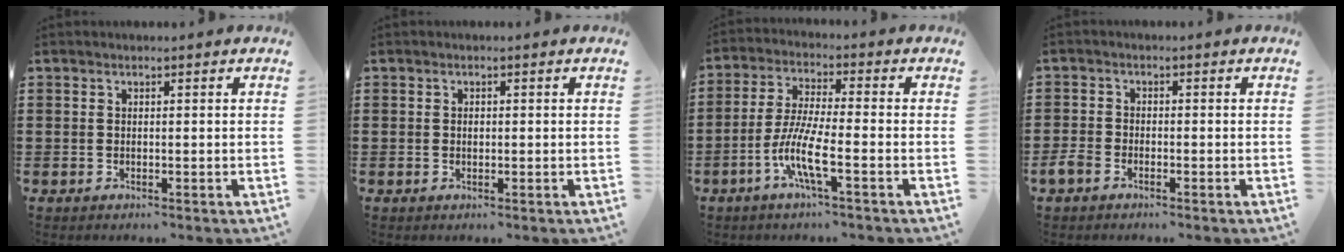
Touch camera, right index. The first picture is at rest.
{"total": 0.8, "force": [0.0, 0.4, 0.8], "torque": [-0.017, -0.003, 0.001]}
{"total": 8.3, "force": [-3.6, 1.3, 7.3], "torque": [-0.169, -0.015, -0.076]}
{"total": 2.3, "force": [-1.7, 1.1, 1.0], "torque": [-0.034, -0.001, -0.039]}